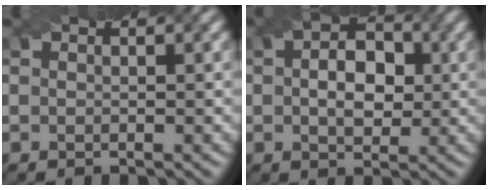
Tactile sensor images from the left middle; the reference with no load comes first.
{"total": 4.2, "force": [-0.2, 3.0, 2.9], "torque": [-0.035, 0.008, 0.006]}